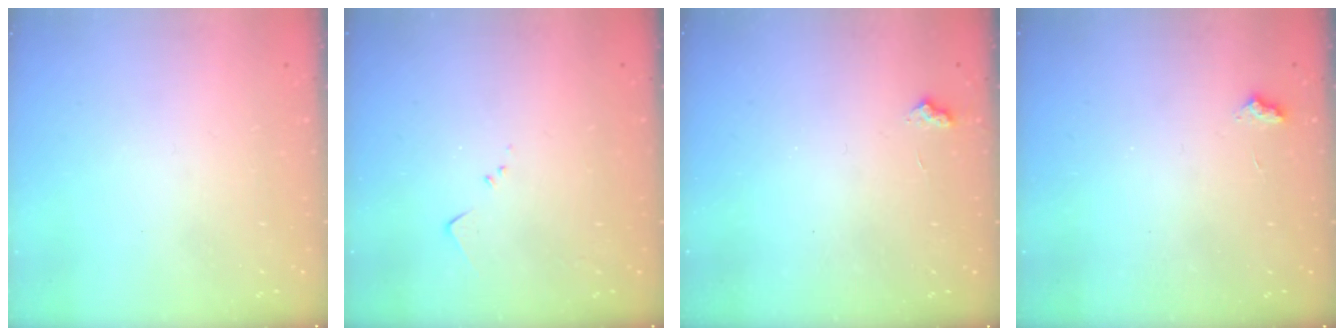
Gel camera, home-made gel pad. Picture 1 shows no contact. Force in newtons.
{"total": 3.6, "press": 3.5, "slide": 0.5}
{"total": 3.2, "press": 3.2, "slide": 0.6}
{"total": 2.7, "press": 2.7, "slide": 0.4}